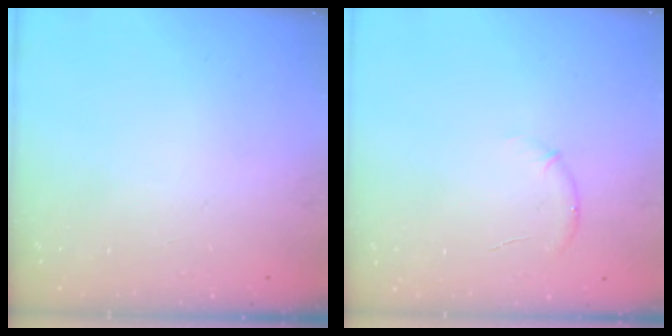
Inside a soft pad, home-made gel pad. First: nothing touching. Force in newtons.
{"total": 5.8, "press": 5.4, "slide": 2.2}